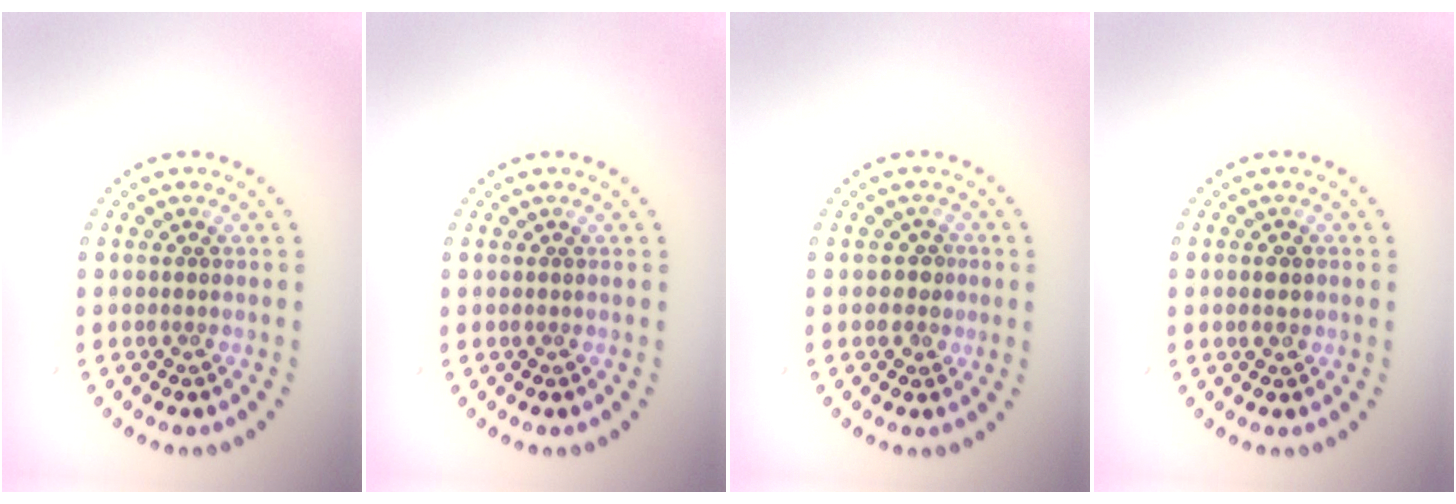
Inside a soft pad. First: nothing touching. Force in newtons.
{"total": 0.0}
{"total": 1.8, "press": 1.6, "slide": 0.9}
{"total": 1.8, "press": 1.8, "slide": 0.3}